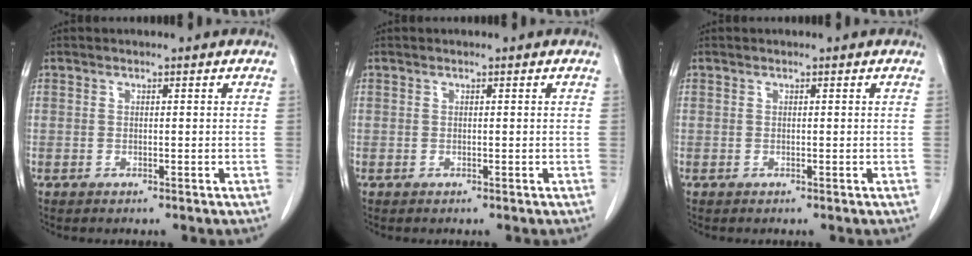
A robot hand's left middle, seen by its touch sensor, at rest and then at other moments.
{"total": 0.0}
{"total": 0.0}